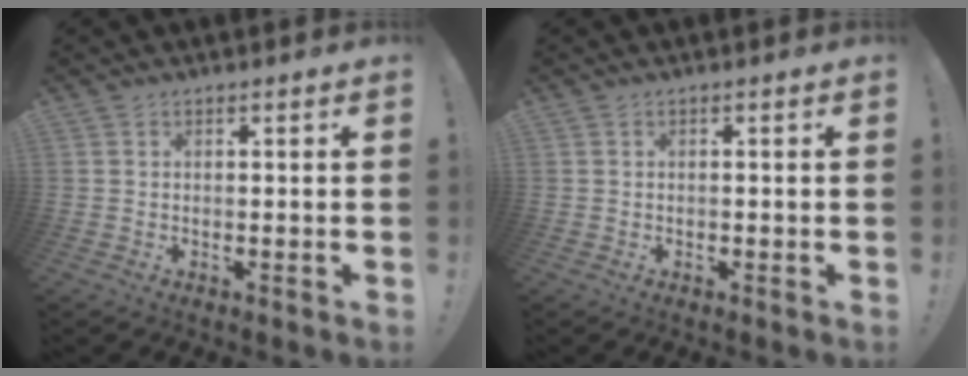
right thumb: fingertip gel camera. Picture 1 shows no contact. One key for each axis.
{"total": 0.6, "fx": -0.5, "fy": 0.1, "fz": 0.3, "tx": -0.005, "ty": 0.000, "tz": -0.008}